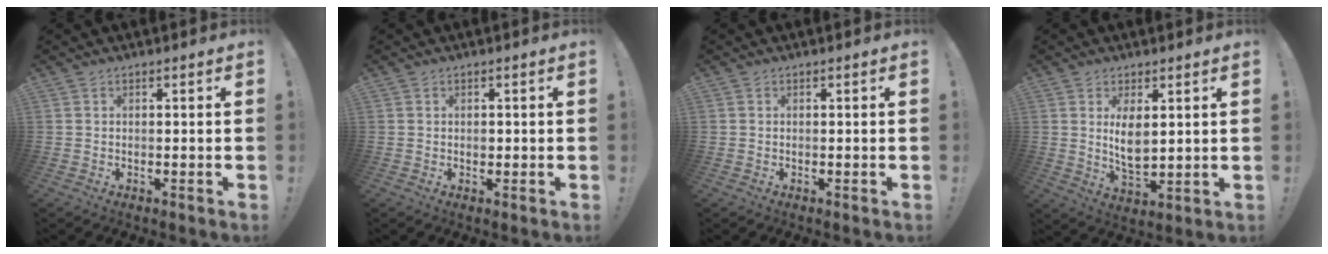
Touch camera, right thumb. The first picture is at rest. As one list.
[{"total": 1.1, "force": [-0.3, 0.9, 0.5], "torque": [-0.004, 0.003, -0.007]}, {"total": 0.0}, {"total": 7.5, "force": [2.2, 3.4, 6.3], "torque": [-0.111, -0.024, 0.034]}]